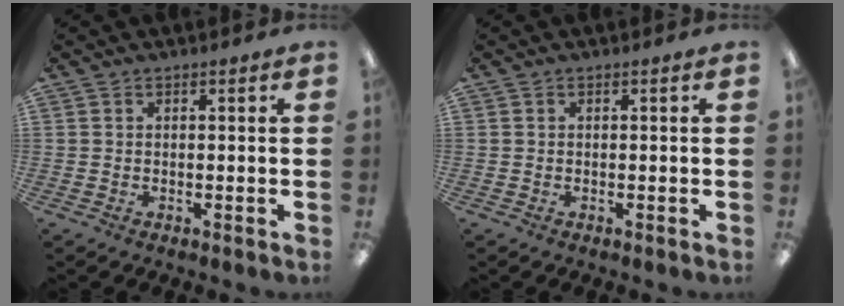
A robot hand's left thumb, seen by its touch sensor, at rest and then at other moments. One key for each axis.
{"total": 0.0}